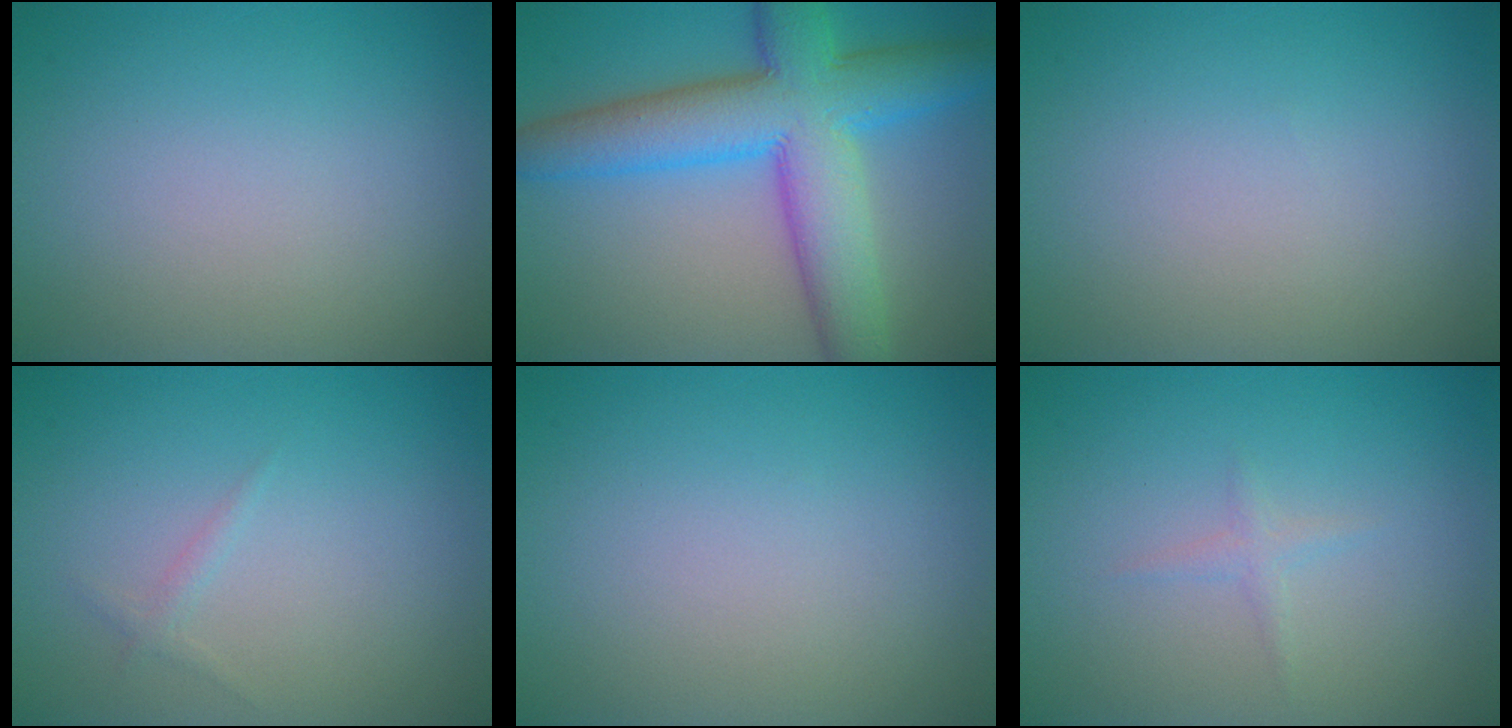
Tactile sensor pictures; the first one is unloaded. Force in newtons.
{"total": 10.5, "press": 10.5, "slide": 0.0}
{"total": 0.0}
{"total": 0.6, "press": 0.6, "slide": 0.1}
{"total": 0.0}
{"total": 0.8, "press": 0.8, "slide": 0.1}